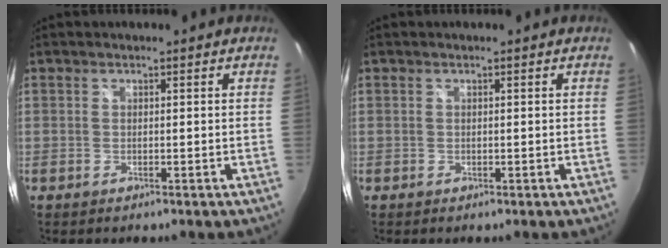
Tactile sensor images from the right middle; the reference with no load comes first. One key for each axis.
{"total": 0.0}